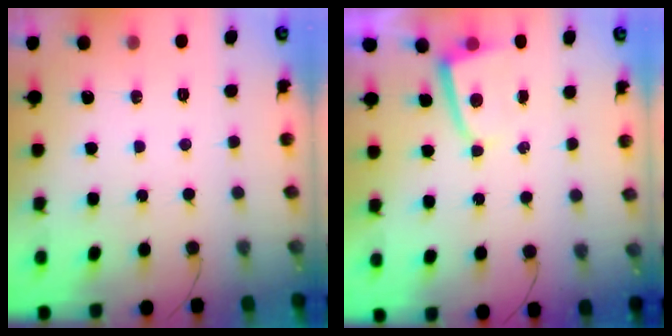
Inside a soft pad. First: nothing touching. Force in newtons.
{"total": 1.6, "press": 1.6, "slide": 0.3}